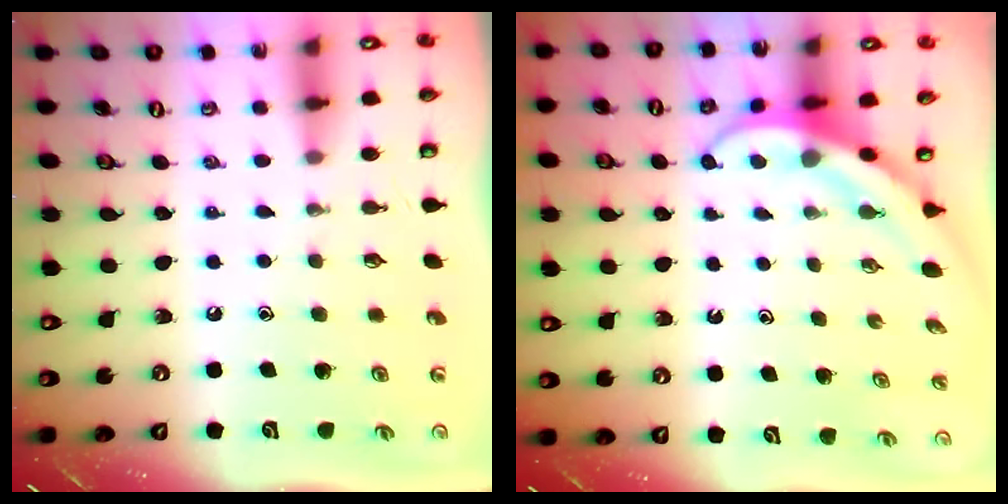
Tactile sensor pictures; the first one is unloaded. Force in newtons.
{"total": 4.0, "press": 4.0, "slide": 0.4}